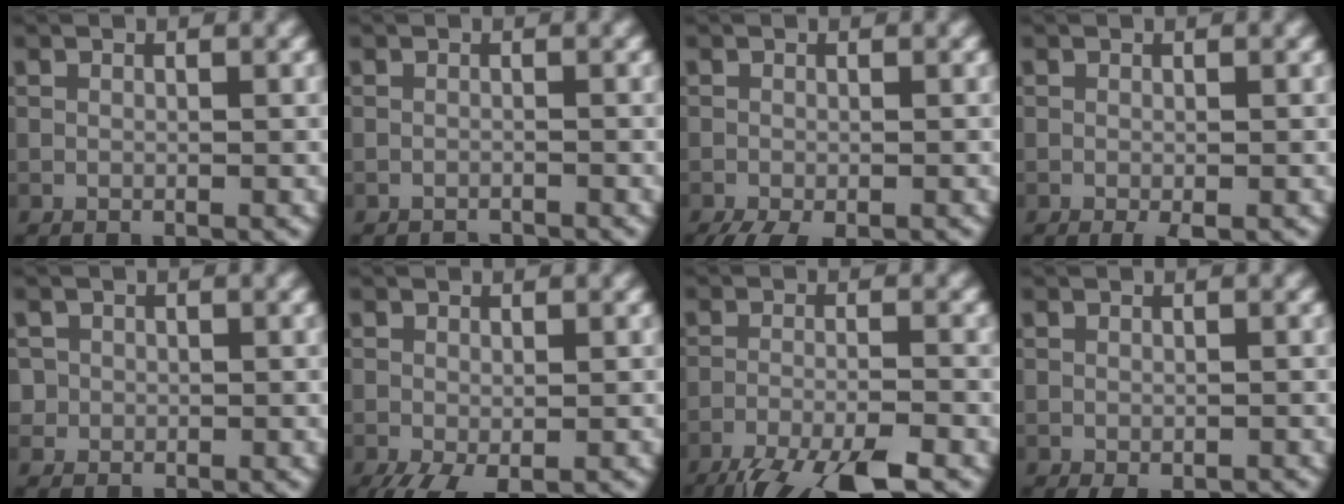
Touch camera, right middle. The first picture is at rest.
{"total": 1.6, "force": [-1.6, 0.2, 0.2], "torque": [0.006, -0.003, -0.025]}
{"total": 3.8, "force": [-2.9, 1.0, 2.3], "torque": [-0.034, -0.007, -0.048]}
{"total": 1.1, "force": [-0.6, 0.2, 1.0], "torque": [-0.016, -0.006, -0.010]}
{"total": 1.3, "force": [0.1, 1.3, 0.1], "torque": [0.011, -0.002, 0.000]}
{"total": 3.5, "force": [-2.0, 1.3, 2.6], "torque": [-0.051, -0.011, -0.031]}
{"total": 9.4, "force": [-7.4, 1.8, 5.4], "torque": [-0.094, -0.032, -0.125]}
{"total": 2.2, "force": [-1.5, 0.8, 1.3], "torque": [-0.024, -0.006, -0.016]}